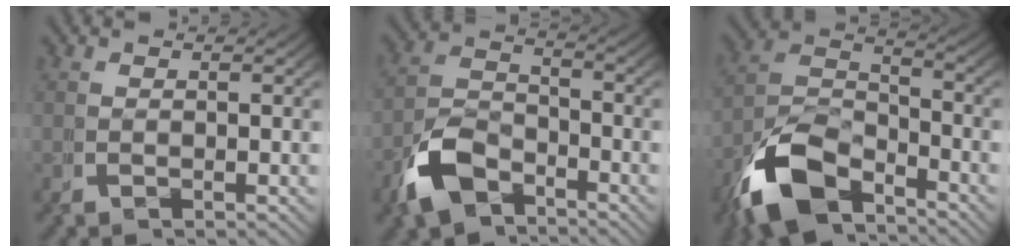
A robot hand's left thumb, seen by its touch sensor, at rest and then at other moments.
{"total": 5.5, "force": [-3.6, 3.5, 2.3], "torque": [-0.052, -0.018, -0.057]}
{"total": 9.0, "force": [-4.9, 5.5, 5.2], "torque": [-0.103, -0.025, -0.076]}